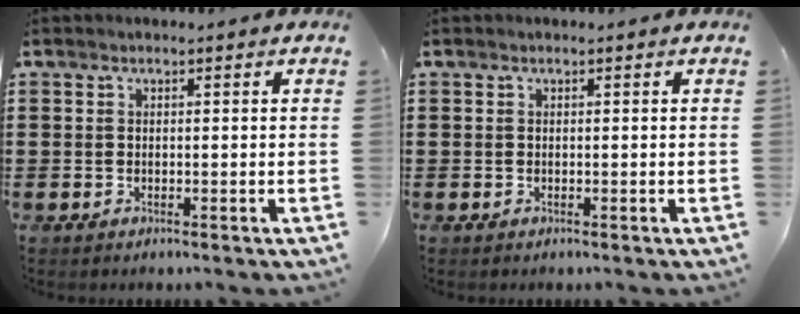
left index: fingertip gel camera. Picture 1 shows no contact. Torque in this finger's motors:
{"motor_torque": [0.00, 0.00, 0.00, 0.00]}